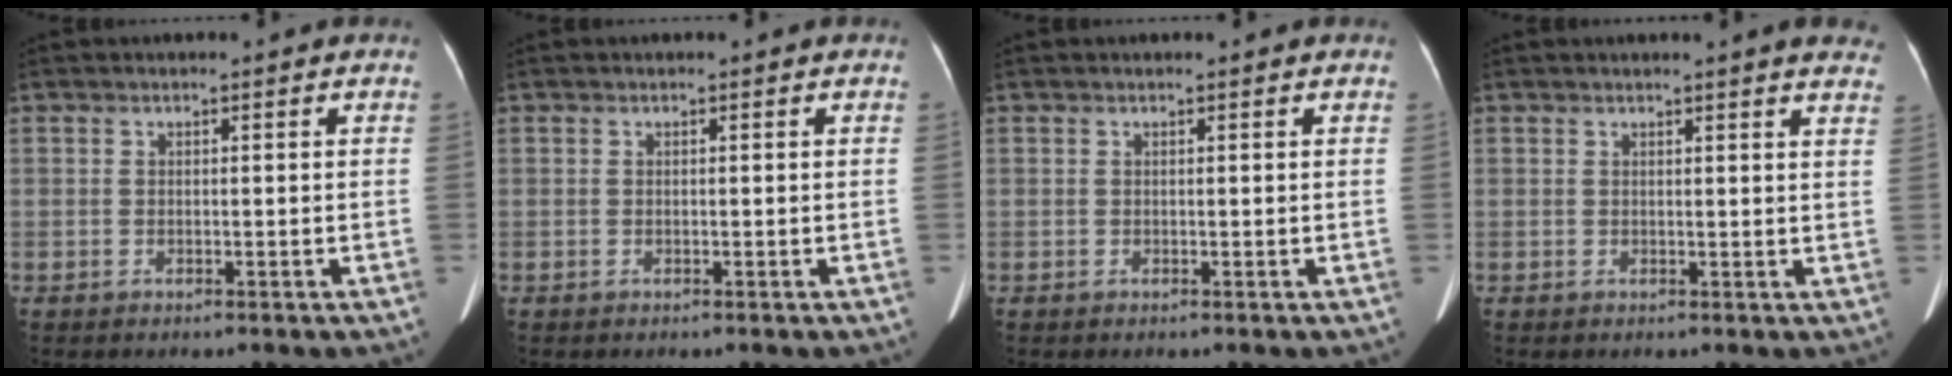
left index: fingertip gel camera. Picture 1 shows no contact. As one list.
[{"total": 0.0}, {"total": 0.7, "force": [0.6, 0.0, 0.3], "torque": [-0.004, 0.009, 0.008]}, {"total": 8.3, "force": [7.3, 0.7, 3.8], "torque": [-0.031, -0.007, 0.059]}]